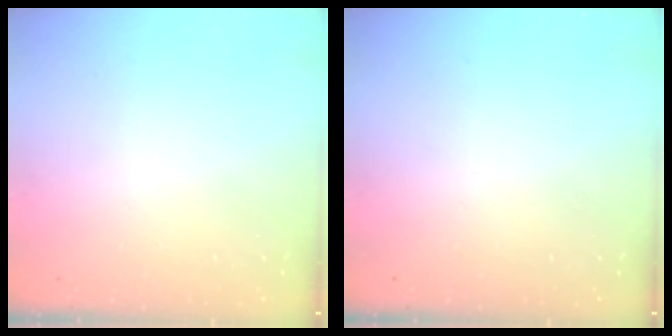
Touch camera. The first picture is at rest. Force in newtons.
{"total": 0.0}